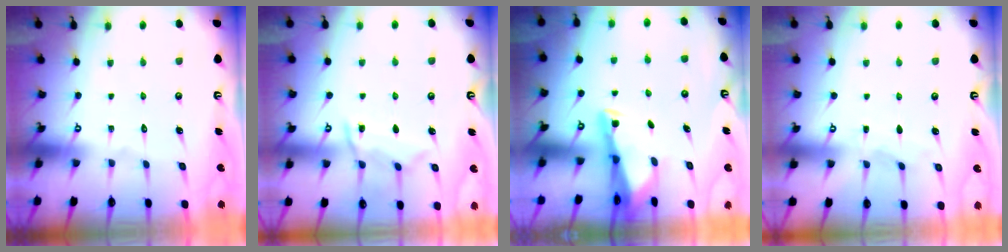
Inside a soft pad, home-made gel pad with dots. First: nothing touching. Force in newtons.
{"total": 9.0, "press": 8.9, "slide": 0.7}
{"total": 2.5, "press": 2.5, "slide": 0.5}
{"total": 3.1, "press": 3.1, "slide": 0.5}